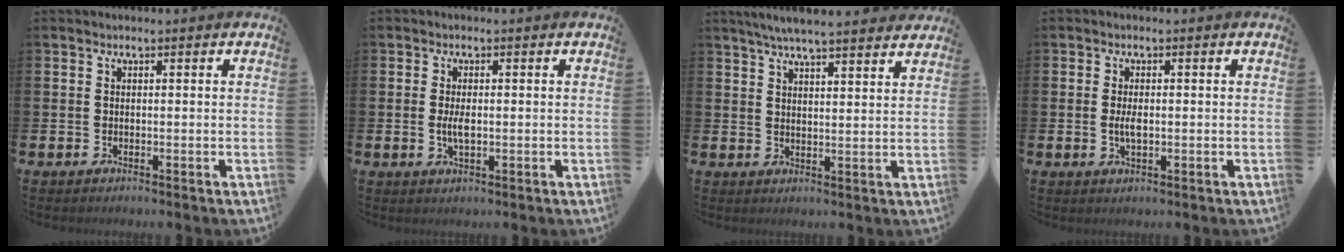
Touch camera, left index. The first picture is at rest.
{"total": 2.5, "force": [0.0, 1.0, 2.3], "torque": [-0.042, 0.002, -0.002]}
{"total": 5.5, "force": [5.3, 0.1, 1.7], "torque": [-0.046, -0.020, 0.095]}
{"total": 2.2, "force": [0.0, 1.0, 2.0], "torque": [-0.037, 0.002, -0.002]}